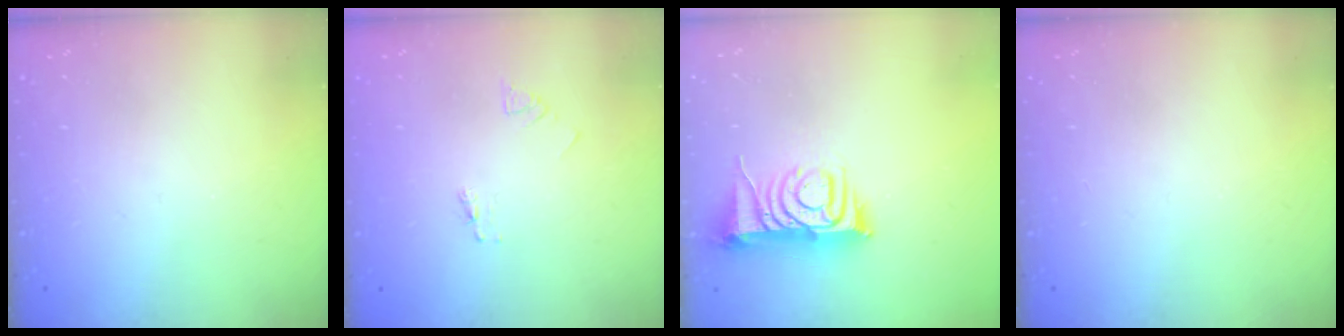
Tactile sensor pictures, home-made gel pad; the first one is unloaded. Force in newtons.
{"total": 2.1, "press": 2.1, "slide": 0.1}
{"total": 9.4, "press": 9.4, "slide": 1.1}
{"total": 0.0}